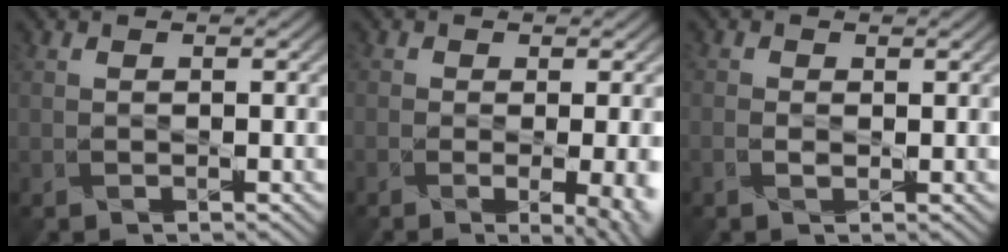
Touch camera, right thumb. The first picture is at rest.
{"total": 7.0, "force": [-1.9, 2.8, 6.2], "torque": [-0.067, -0.007, -0.013]}
{"total": 0.8, "force": [-0.2, 0.7, 0.5], "torque": [-0.016, -0.002, -0.002]}